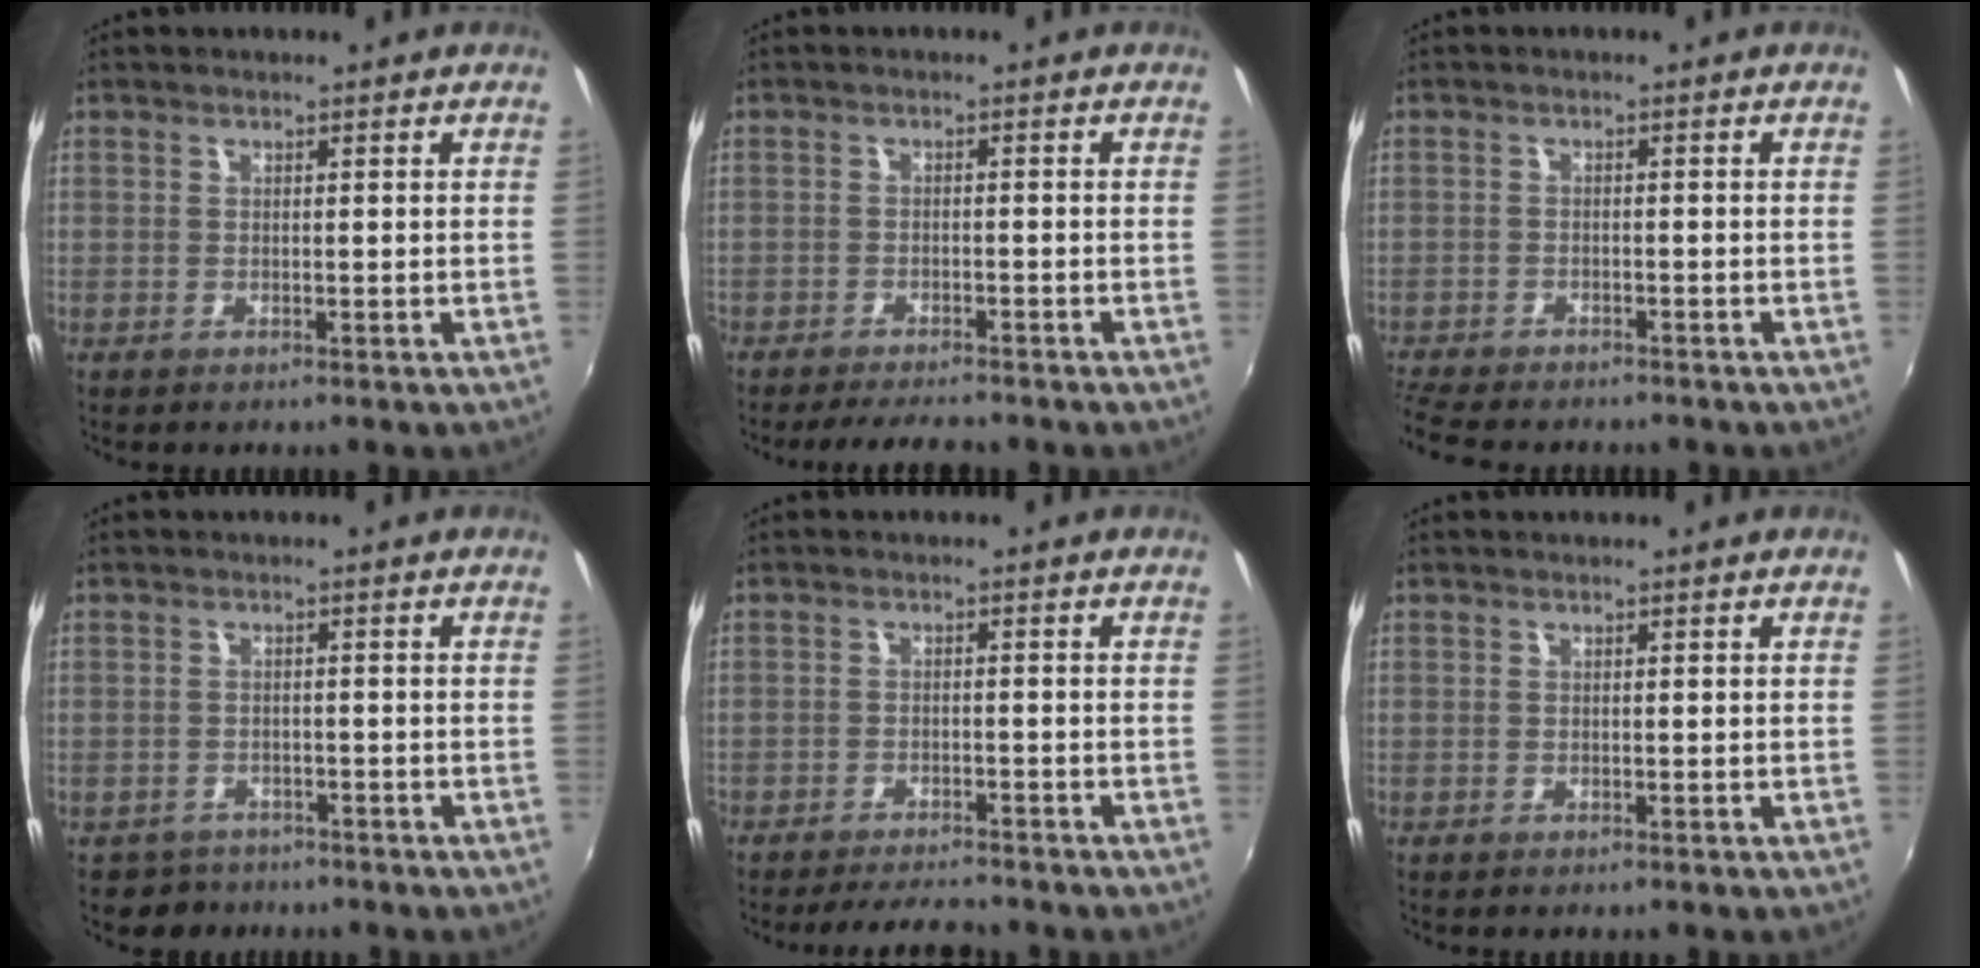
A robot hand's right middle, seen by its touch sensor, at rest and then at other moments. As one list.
[{"total": 6.3, "force": [-5.7, 1.1, 2.5], "torque": [-0.064, -0.009, -0.087]}, {"total": 8.5, "force": [-7.7, 1.9, 3.0], "torque": [-0.090, -0.024, -0.132]}, {"total": 3.6, "force": [-2.7, 2.3, -0.2], "torque": [-0.009, 0.001, -0.045]}, {"total": 6.5, "force": [-6.1, 1.0, 2.1], "torque": [-0.060, -0.006, -0.091]}, {"total": 0.0}]